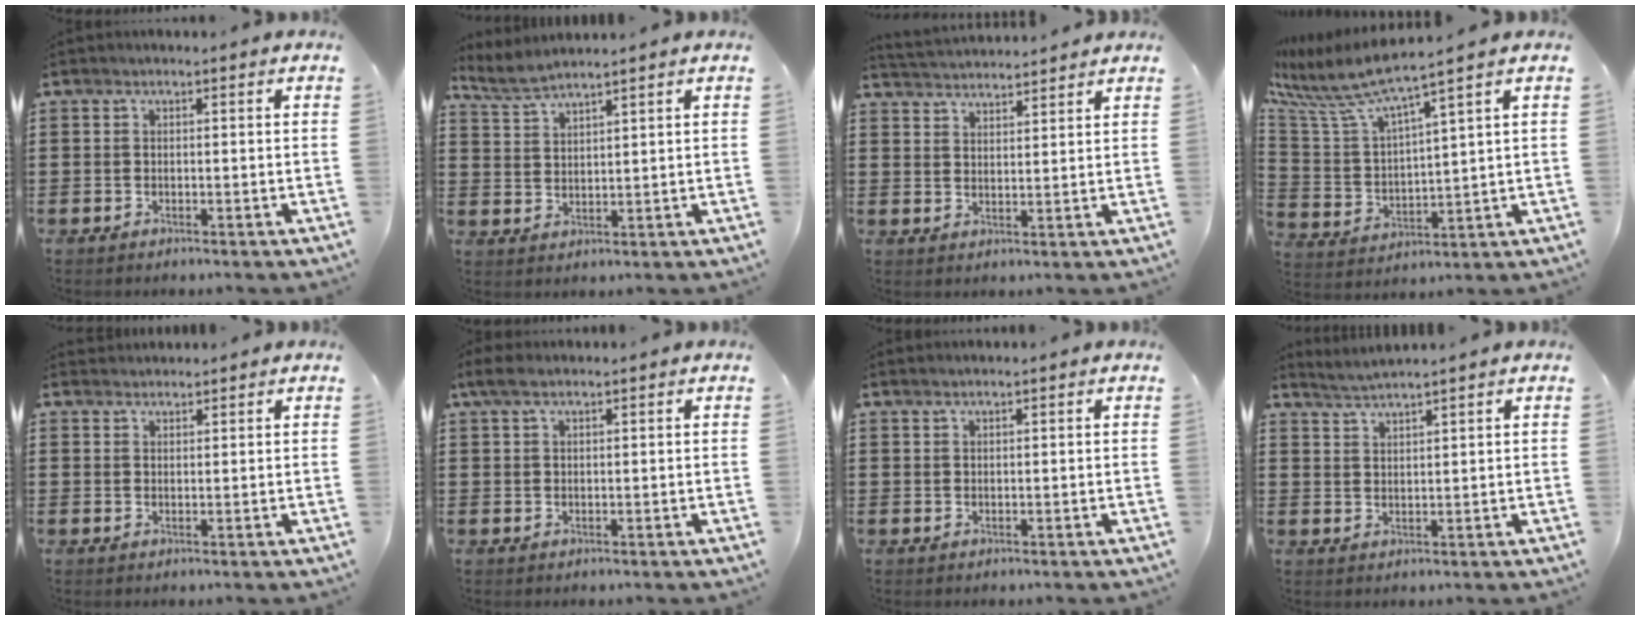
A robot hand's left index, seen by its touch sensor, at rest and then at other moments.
{"total": 3.5, "force": [3.3, 0.1, 1.2], "torque": [-0.034, -0.006, 0.061]}
{"total": 2.8, "force": [2.8, -0.2, -0.3], "torque": [-0.004, -0.012, 0.049]}
{"total": 6.5, "force": [5.5, 0.2, 3.5], "torque": [-0.096, -0.042, 0.088]}
{"total": 1.6, "force": [1.5, 0.2, -0.1], "torque": [-0.001, 0.002, 0.031]}
{"total": 2.7, "force": [1.7, 0.8, 1.9], "torque": [-0.041, 0.004, 0.032]}
{"total": 0.9, "force": [0.8, -0.1, 0.3], "torque": [-0.006, 0.000, 0.016]}
{"total": 2.3, "force": [2.2, -0.6, 0.2], "torque": [-0.009, -0.005, 0.041]}